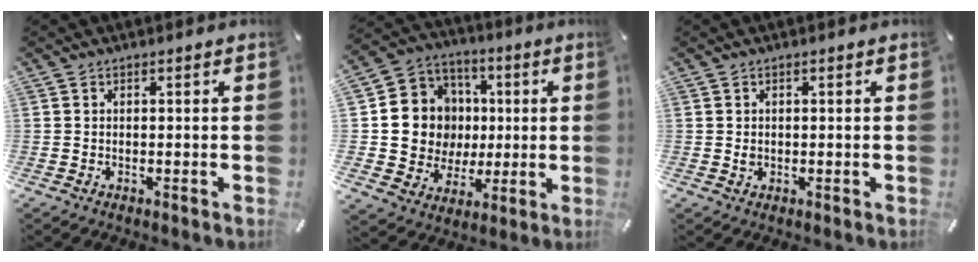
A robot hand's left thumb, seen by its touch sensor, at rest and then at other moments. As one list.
[{"total": 14.1, "force": [0.8, 13.7, 3.2], "torque": [-0.048, -0.007, 0.031]}, {"total": 1.1, "force": [0.1, 0.9, 0.5], "torque": [-0.003, 0.001, -0.001]}]